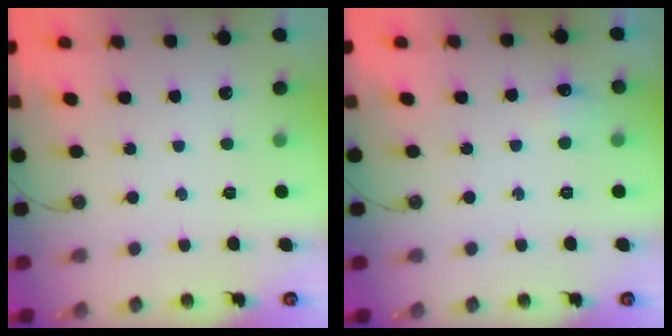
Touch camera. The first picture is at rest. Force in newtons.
{"total": 5.6, "press": 5.5, "slide": 0.7}